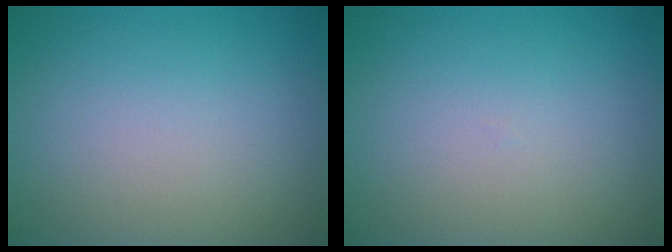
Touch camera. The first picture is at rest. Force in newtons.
{"total": 0.0}